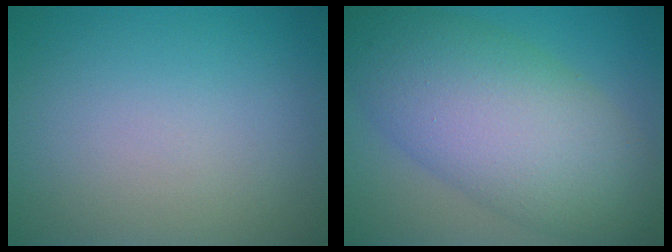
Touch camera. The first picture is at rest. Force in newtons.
{"total": 11.0, "press": 11.0, "slide": 0.4}